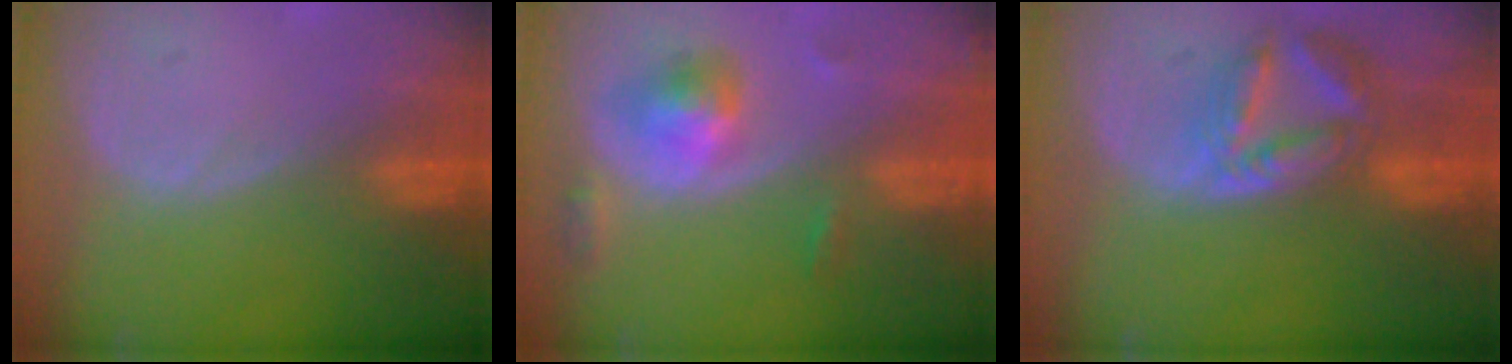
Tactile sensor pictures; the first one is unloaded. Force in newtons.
{"total": 5.6, "press": 5.3, "slide": 1.8}
{"total": 8.0, "press": 7.0, "slide": 3.9}